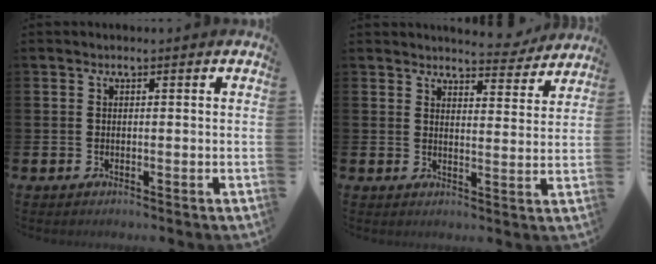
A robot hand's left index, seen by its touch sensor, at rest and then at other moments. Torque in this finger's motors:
{"motor_torque": [0.42, -1.72, 0.31, 0.11]}